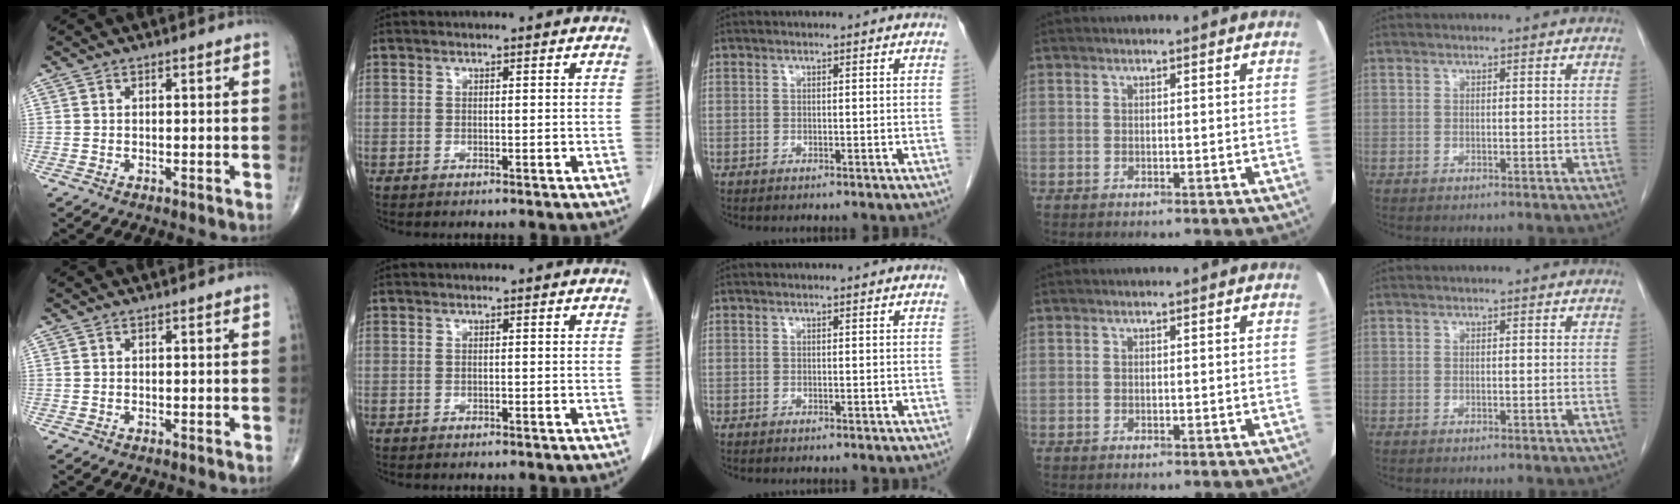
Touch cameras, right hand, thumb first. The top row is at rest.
{}